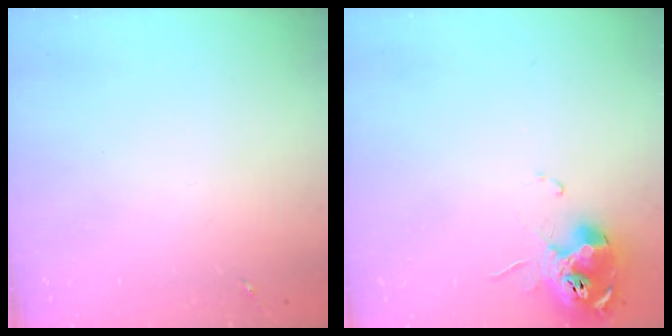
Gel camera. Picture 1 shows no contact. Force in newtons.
{"total": 13.5, "press": 13.5, "slide": 1.2}